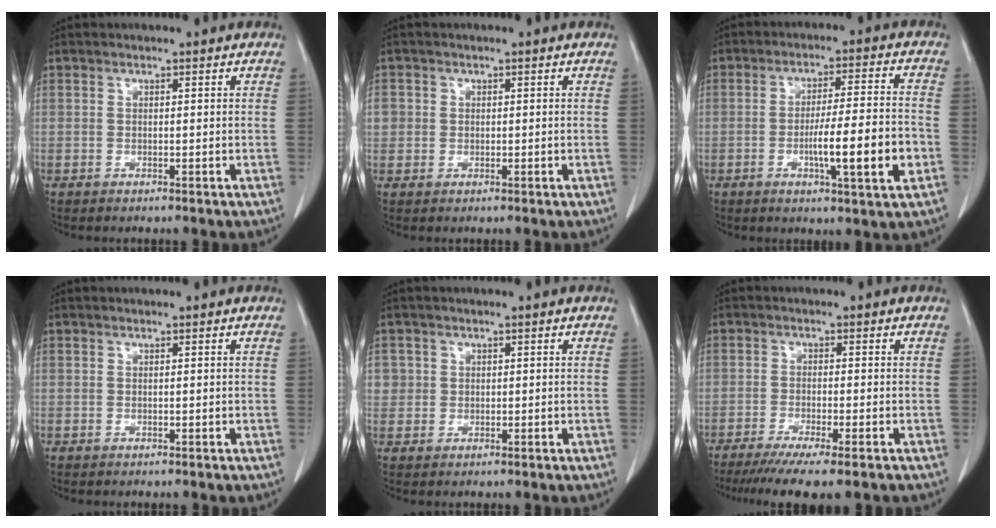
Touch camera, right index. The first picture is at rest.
{"total": 2.3, "force": [0.2, 2.2, 0.5], "torque": [-0.004, 0.005, 0.004]}
{"total": 10.9, "force": [-3.2, 0.3, 10.4], "torque": [-0.167, -0.004, -0.051]}
{"total": 0.0}
{"total": 2.3, "force": [0.5, 2.2, 0.0], "torque": [0.018, 0.002, 0.005]}
{"total": 9.6, "force": [-7.3, 0.3, 6.1], "torque": [-0.084, -0.022, -0.111]}